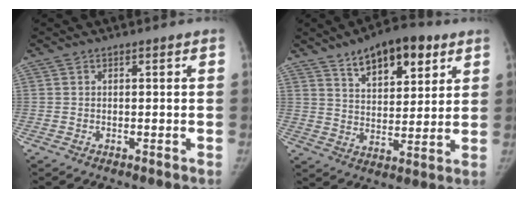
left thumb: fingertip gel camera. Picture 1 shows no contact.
{"total": 14.0, "force": [8.1, 6.7, 9.2], "torque": [-0.099, -0.033, 0.127]}